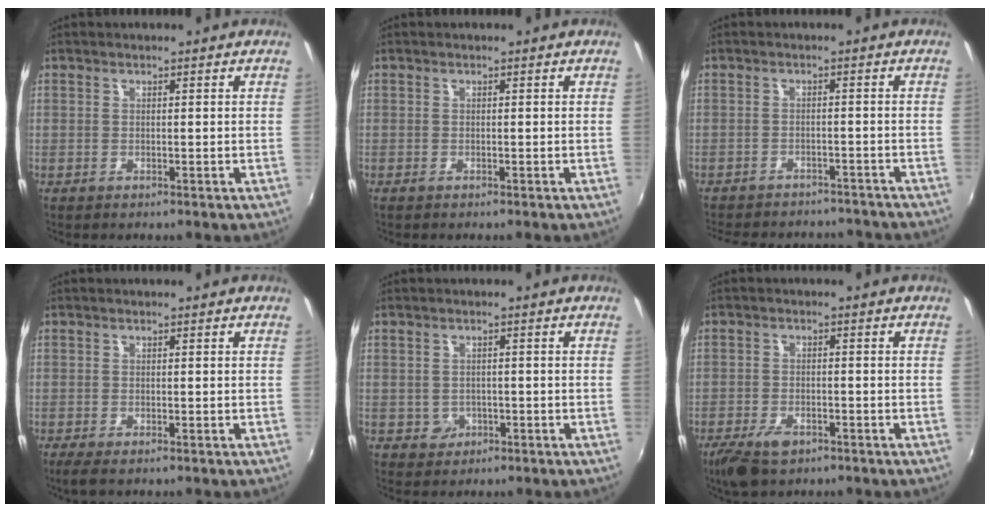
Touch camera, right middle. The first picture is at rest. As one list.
[{"total": 0.5, "force": [-0.4, 0.0, 0.3], "torque": [-0.005, -0.002, -0.009]}, {"total": 15.5, "force": [-13.6, 5.0, 5.5], "torque": [-0.122, -0.002, -0.175]}, {"total": 1.7, "force": [-0.9, 0.0, 1.4], "torque": [-0.030, -0.006, -0.014]}, {"total": 2.7, "force": [-0.7, 2.5, 0.5], "torque": [-0.013, 0.000, -0.007]}, {"total": 6.5, "force": [-4.4, 3.0, 3.7], "torque": [-0.099, -0.018, -0.079]}]